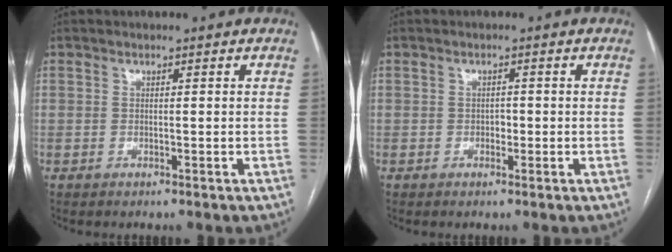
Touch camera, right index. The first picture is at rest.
{"total": 1.1, "force": [-0.3, 0.8, 0.7], "torque": [-0.010, 0.003, -0.005]}